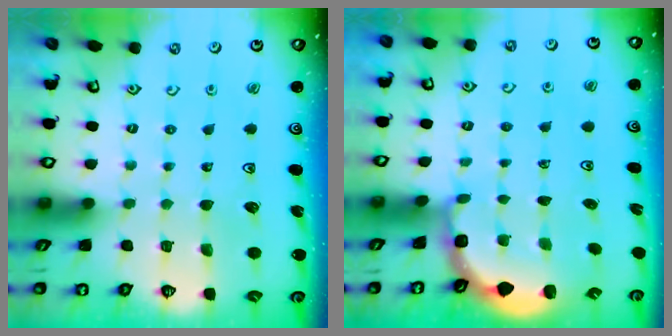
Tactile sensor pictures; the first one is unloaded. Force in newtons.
{"total": 2.5, "press": 1.9, "slide": 1.6}